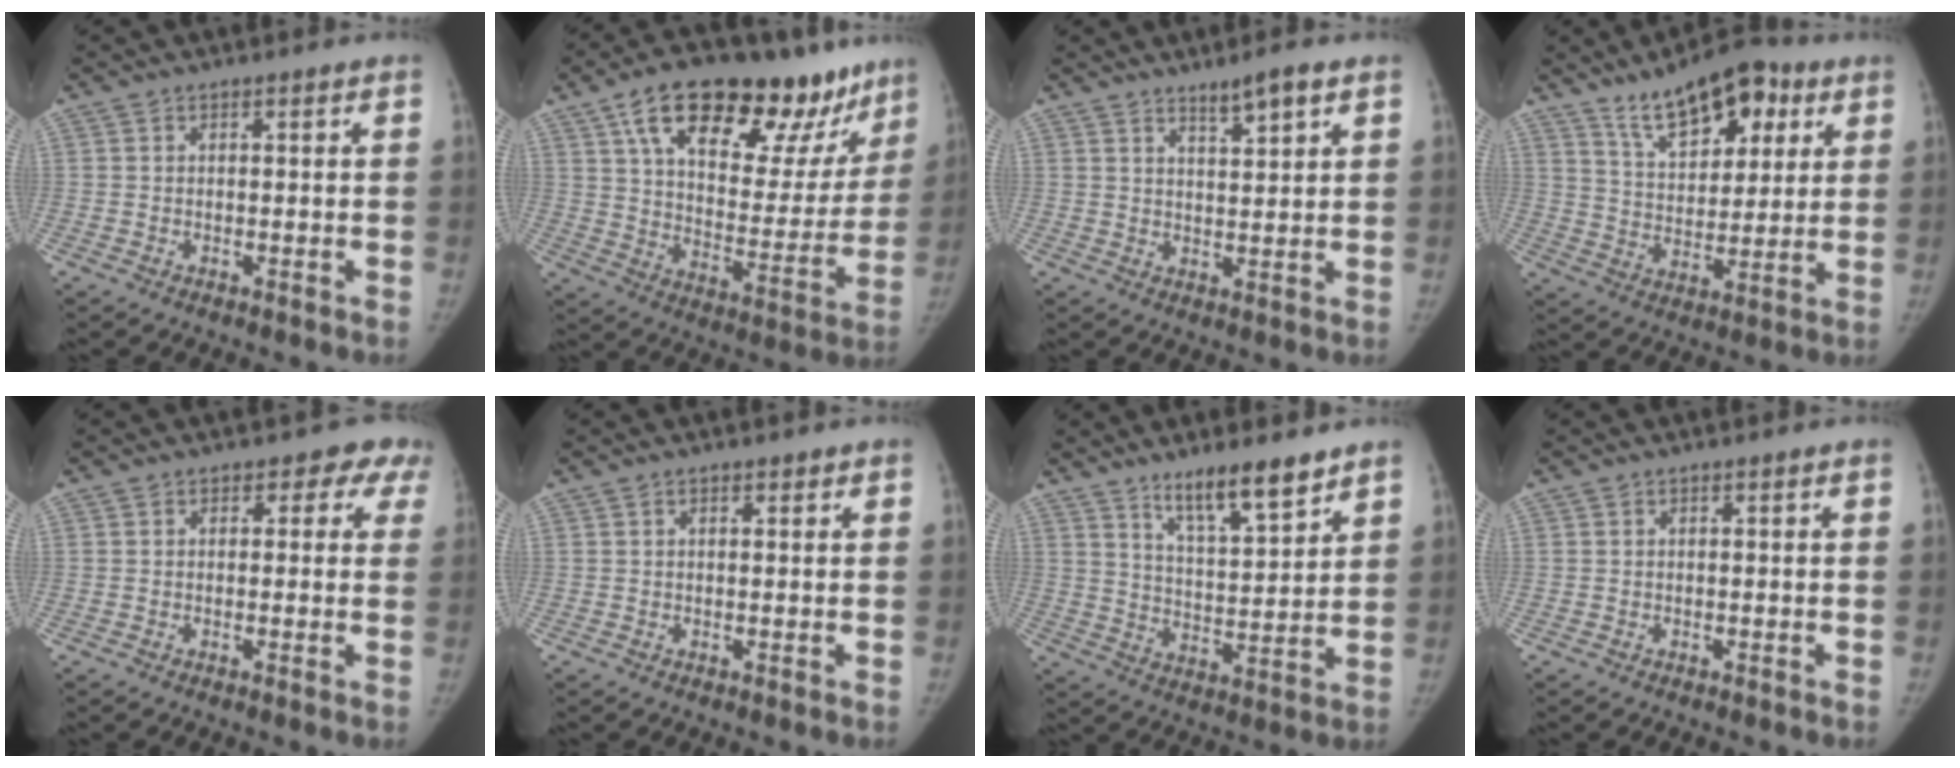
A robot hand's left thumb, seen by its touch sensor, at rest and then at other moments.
{"total": 29.2, "force": [17.8, 12.8, 19.2], "torque": [-0.241, -0.029, 0.273]}
{"total": 4.4, "force": [3.1, 0.6, 3.1], "torque": [-0.049, -0.022, 0.055]}
{"total": 15.4, "force": [8.9, 7.6, 10.1], "torque": [-0.114, -0.033, 0.145]}
{"total": 4.0, "force": [2.4, 2.9, 1.2], "torque": [0.025, -0.007, 0.007]}
{"total": 1.1, "force": [0.7, 0.5, 0.6], "torque": [-0.005, -0.002, 0.007]}
{"total": 10.6, "force": [7.9, 2.3, 6.7], "torque": [-0.099, -0.058, 0.143]}
{"total": 0.0}